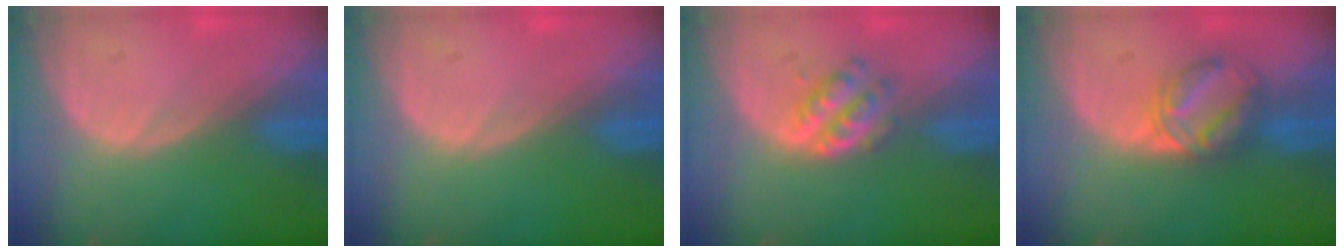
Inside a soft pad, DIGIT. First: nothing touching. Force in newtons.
{"total": 0.0}
{"total": 4.4, "press": 4.1, "slide": 1.5}
{"total": 5.8, "press": 5.6, "slide": 1.2}